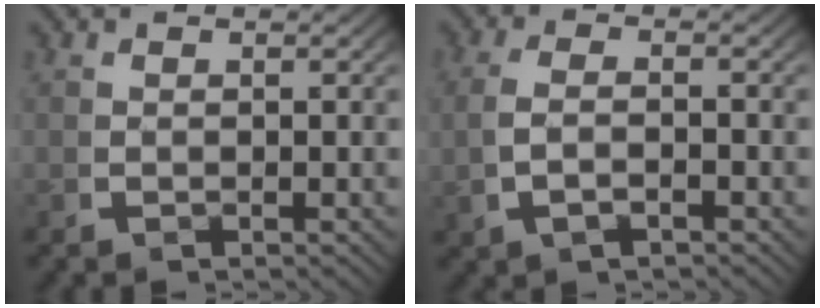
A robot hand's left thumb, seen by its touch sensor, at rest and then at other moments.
{"total": 2.7, "force": [-0.4, 1.3, 2.4], "torque": [-0.058, 0.000, -0.004]}